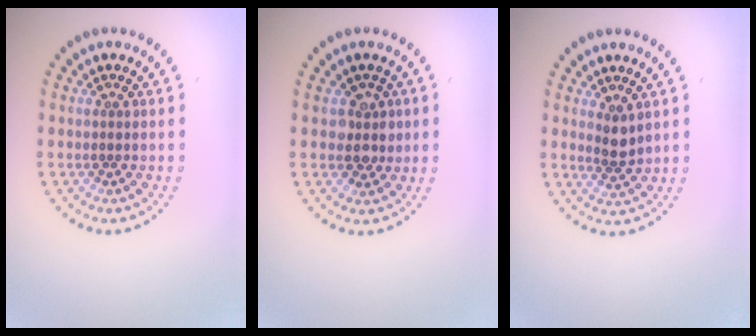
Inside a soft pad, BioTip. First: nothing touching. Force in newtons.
{"total": 2.3, "press": 2.1, "slide": 1.0}
{"total": 1.8, "press": 1.4, "slide": 1.1}